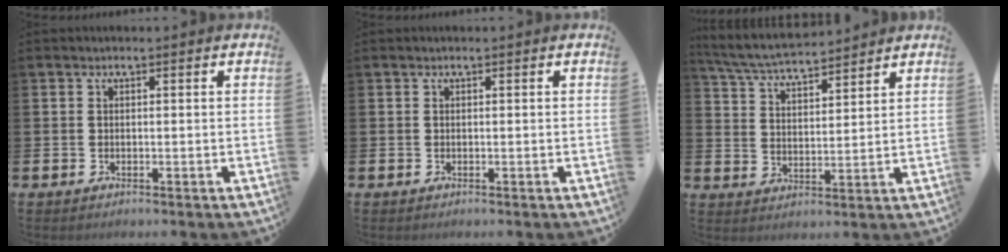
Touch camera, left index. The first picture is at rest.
{"total": 0.0}
{"total": 5.7, "force": [5.5, 0.6, 1.2], "torque": [-0.051, -0.032, 0.098]}